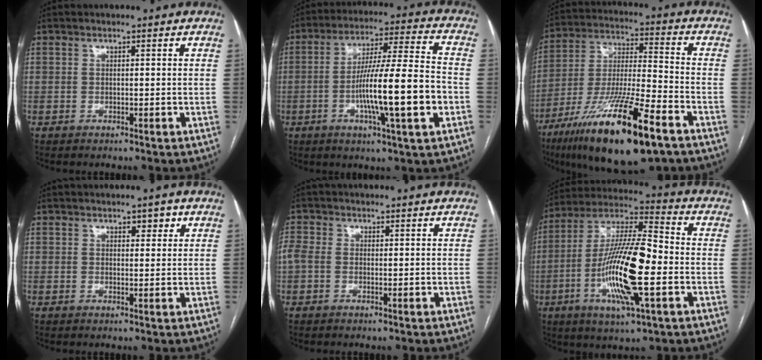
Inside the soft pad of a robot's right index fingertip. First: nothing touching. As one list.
[{"total": 16.1, "force": [-4.0, 0.3, 15.6], "torque": [-0.266, -0.001, -0.069]}, {"total": 21.6, "force": [-12.8, 2.6, 17.2], "torque": [-0.314, -0.040, -0.222]}, {"total": 1.8, "force": [1.1, 0.9, 1.1], "torque": [-0.011, 0.002, 0.014]}, {"total": 2.3, "force": [-0.2, 1.6, 1.7], "torque": [-0.055, 0.015, -0.005]}, {"total": 18.2, "force": [-4.2, 2.7, 17.5], "torque": [-0.345, -0.004, -0.077]}]